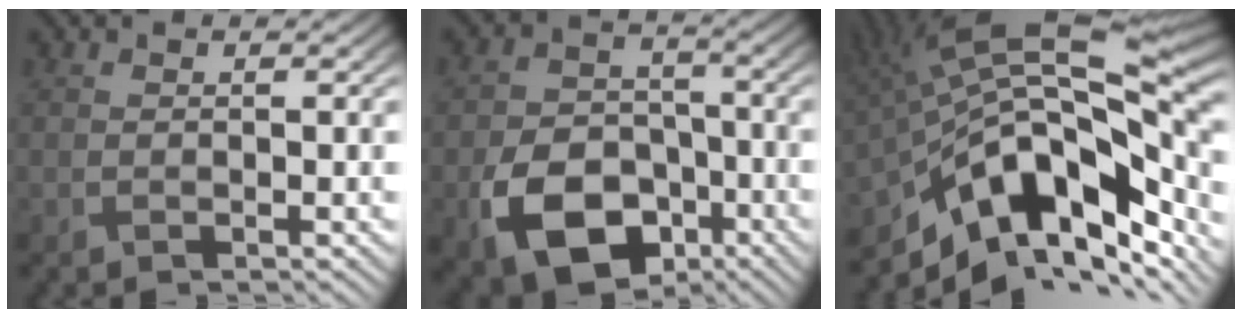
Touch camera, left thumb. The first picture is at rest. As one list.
[{"total": 11.4, "force": [-5.2, 7.8, 6.4], "torque": [-0.137, -0.023, -0.093]}, {"total": 18.2, "force": [-5.0, 9.1, 15.0], "torque": [-0.265, -0.006, -0.093]}]